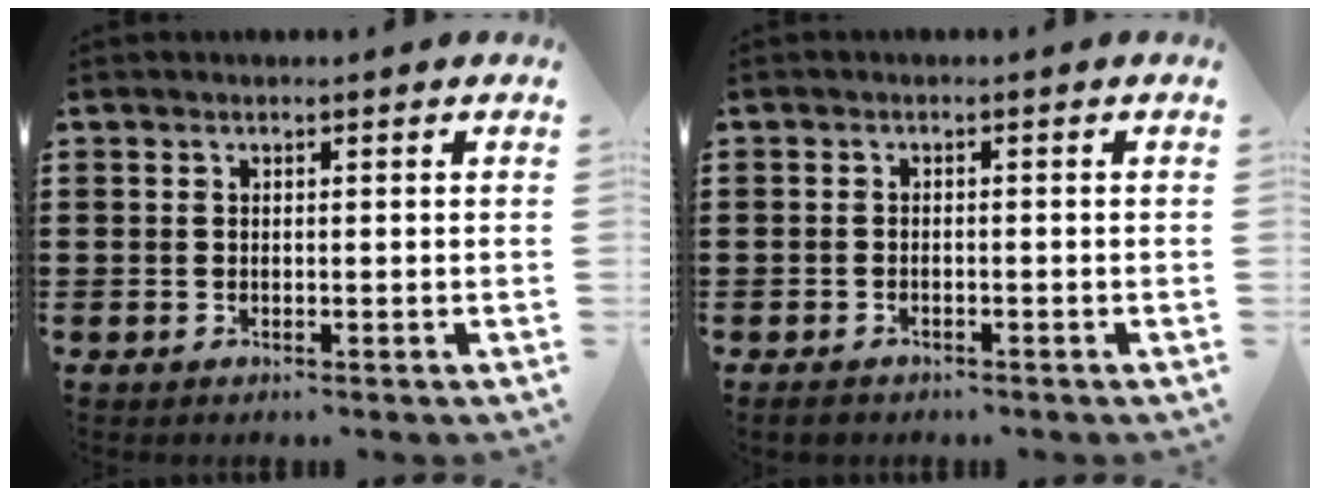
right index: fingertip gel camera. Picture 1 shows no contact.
{"total": 1.2, "force": [-1.1, 0.2, 0.3], "torque": [-0.009, -0.004, -0.021]}